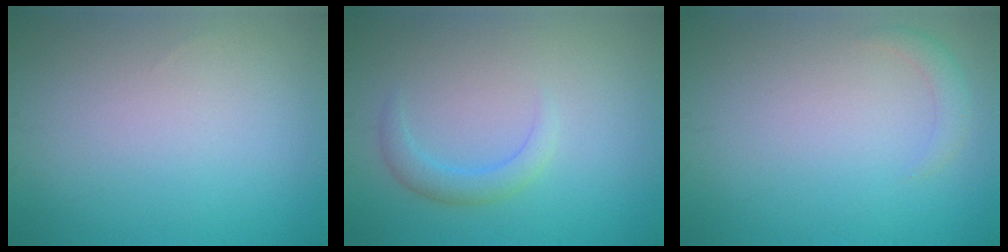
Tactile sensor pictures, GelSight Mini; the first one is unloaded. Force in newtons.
{"total": 2.0, "press": 2.0, "slide": 0.1}
{"total": 1.3, "press": 1.2, "slide": 0.1}